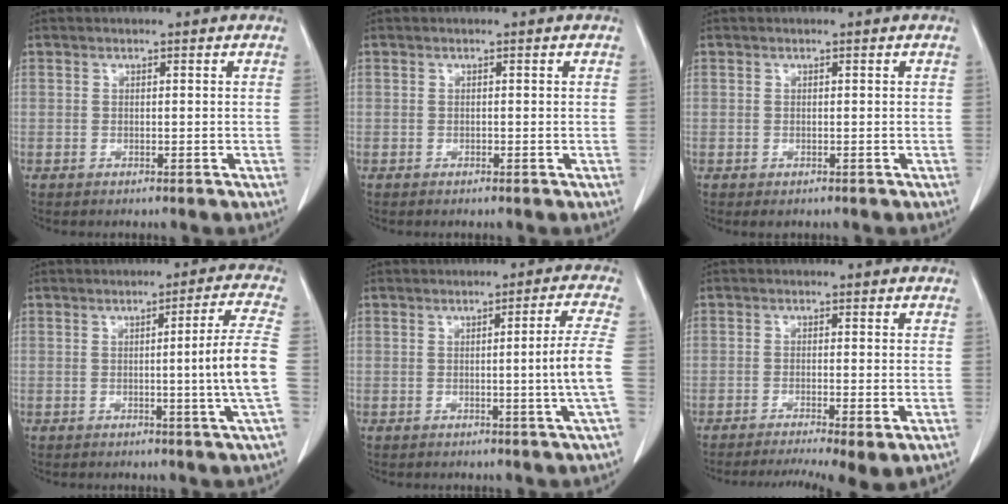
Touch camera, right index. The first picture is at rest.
{"total": 0.0}
{"total": 0.7, "force": [-0.4, 0.5, 0.3], "torque": [-0.005, 0.002, -0.002]}
{"total": 8.2, "force": [-1.2, -2.1, 7.8], "torque": [-0.107, -0.009, -0.018]}
{"total": 6.1, "force": [-1.0, -1.8, 5.7], "torque": [-0.078, -0.008, -0.015]}
{"total": 10.2, "force": [-7.3, 1.3, 7.0], "torque": [-0.106, -0.012, -0.108]}